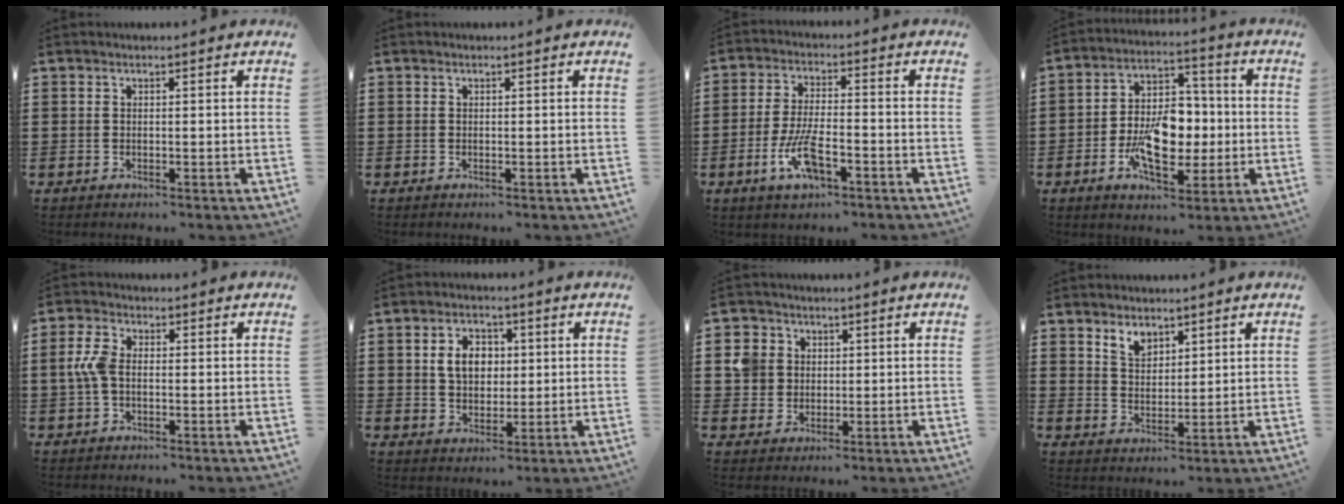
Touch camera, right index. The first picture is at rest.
{"total": 0.0}
{"total": 8.0, "force": [-3.3, 2.7, 6.7], "torque": [-0.147, -0.010, -0.062]}
{"total": 10.2, "force": [-2.1, 5.9, 8.0], "torque": [-0.157, 0.003, -0.037]}
{"total": 4.8, "force": [-0.2, 2.8, 3.9], "torque": [-0.104, -0.002, -0.013]}
{"total": 5.6, "force": [1.0, 4.3, 3.5], "torque": [-0.076, 0.012, 0.012]}
{"total": 5.6, "force": [1.2, 5.2, 1.5], "torque": [-0.058, 0.016, 0.021]}
{"total": 3.8, "force": [2.9, 2.1, 1.1], "torque": [-0.031, 0.005, 0.056]}